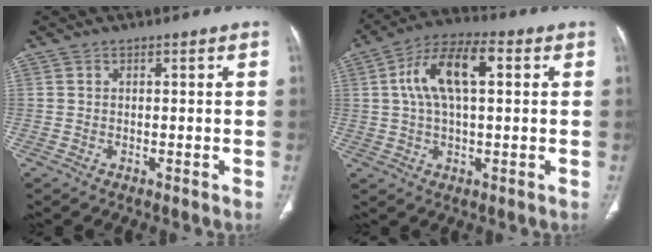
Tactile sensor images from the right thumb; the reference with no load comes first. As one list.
[{"total": 12.3, "force": [2.7, 5.6, 10.6], "torque": [-0.200, 0.027, 0.043]}]